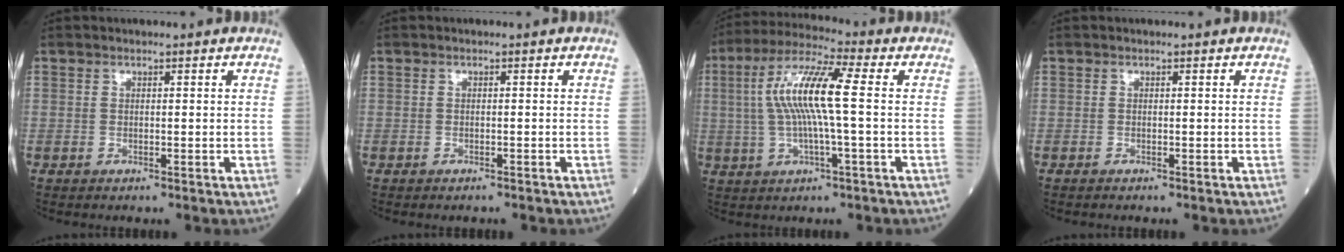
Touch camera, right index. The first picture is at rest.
{"total": 0.6, "force": [-0.6, 0.1, 0.1], "torque": [-0.007, -0.001, -0.011]}
{"total": 11.2, "force": [0.9, 0.9, 11.1], "torque": [-0.226, 0.020, 0.010]}
{"total": 0.0}